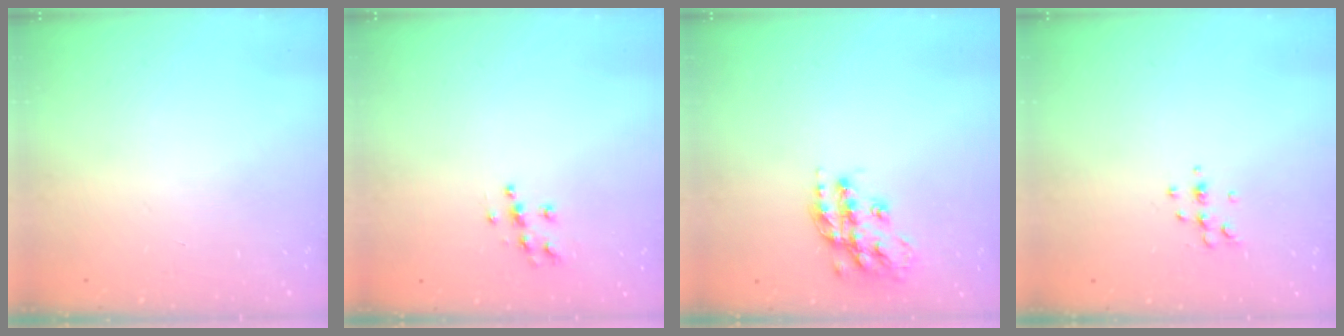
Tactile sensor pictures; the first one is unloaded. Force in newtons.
{"total": 6.4, "press": 6.4, "slide": 0.3}
{"total": 15.0, "press": 15.0, "slide": 1.0}
{"total": 5.3, "press": 5.1, "slide": 1.5}